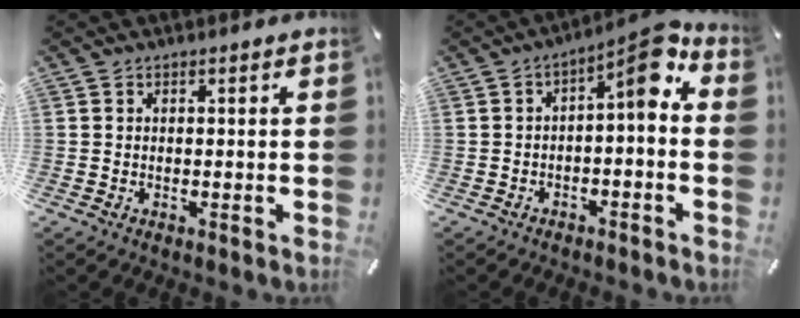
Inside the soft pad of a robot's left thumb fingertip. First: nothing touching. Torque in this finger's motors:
{"motor_torque": [0.18, 0.17, 0.55, 0.37, 0.15]}